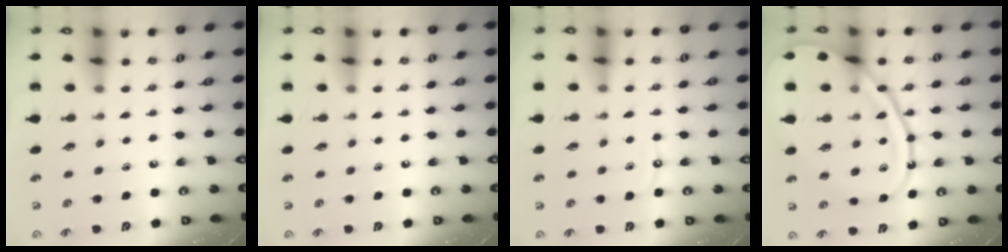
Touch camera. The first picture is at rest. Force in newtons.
{"total": 0.0}
{"total": 5.4, "press": 5.4, "slide": 0.6}
{"total": 19.6, "press": 19.5, "slide": 1.9}